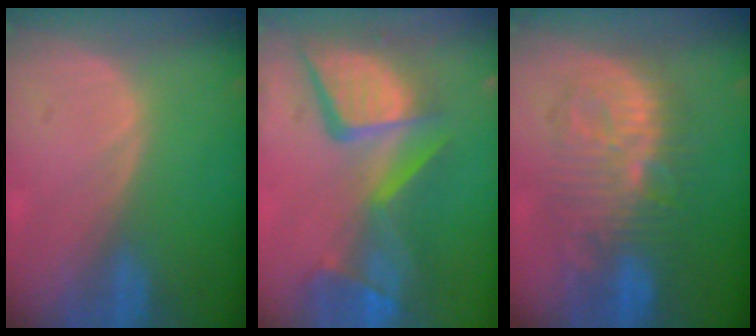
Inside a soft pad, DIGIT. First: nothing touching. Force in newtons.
{"total": 13.9, "press": 11.3, "slide": 8.0}
{"total": 9.6, "press": 9.6, "slide": 0.2}